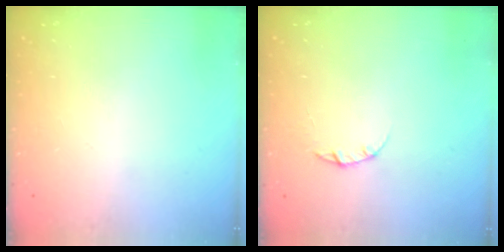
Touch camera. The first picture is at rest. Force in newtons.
{"total": 3.2, "press": 3.1, "slide": 0.4}